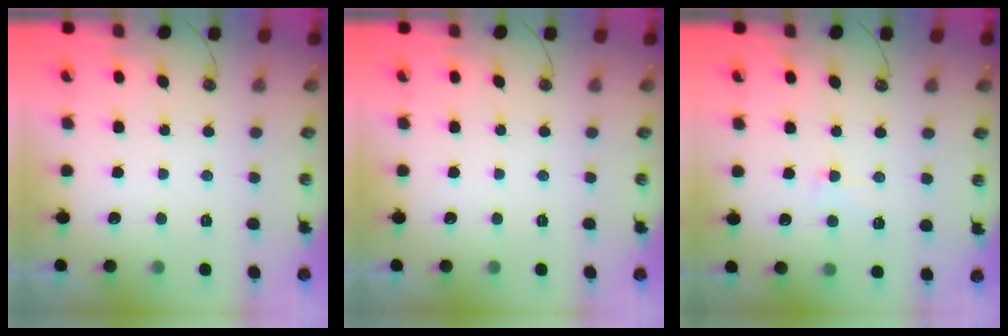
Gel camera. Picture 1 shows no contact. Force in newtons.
{"total": 0.0}
{"total": 0.9, "press": 0.6, "slide": 0.7}